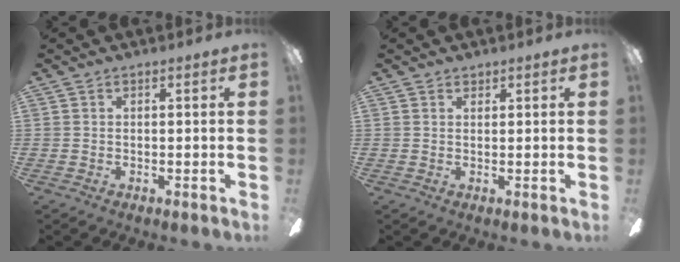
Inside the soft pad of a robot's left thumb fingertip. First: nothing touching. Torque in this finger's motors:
{"motor_torque": [0.08, -0.14, -0.30, 0.11, -0.02]}